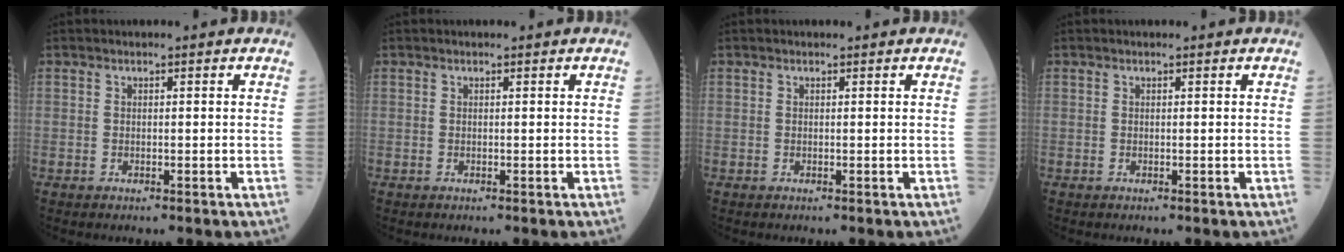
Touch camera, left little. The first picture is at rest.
{"total": 0.0}
{"total": 0.0}
{"total": 0.0}